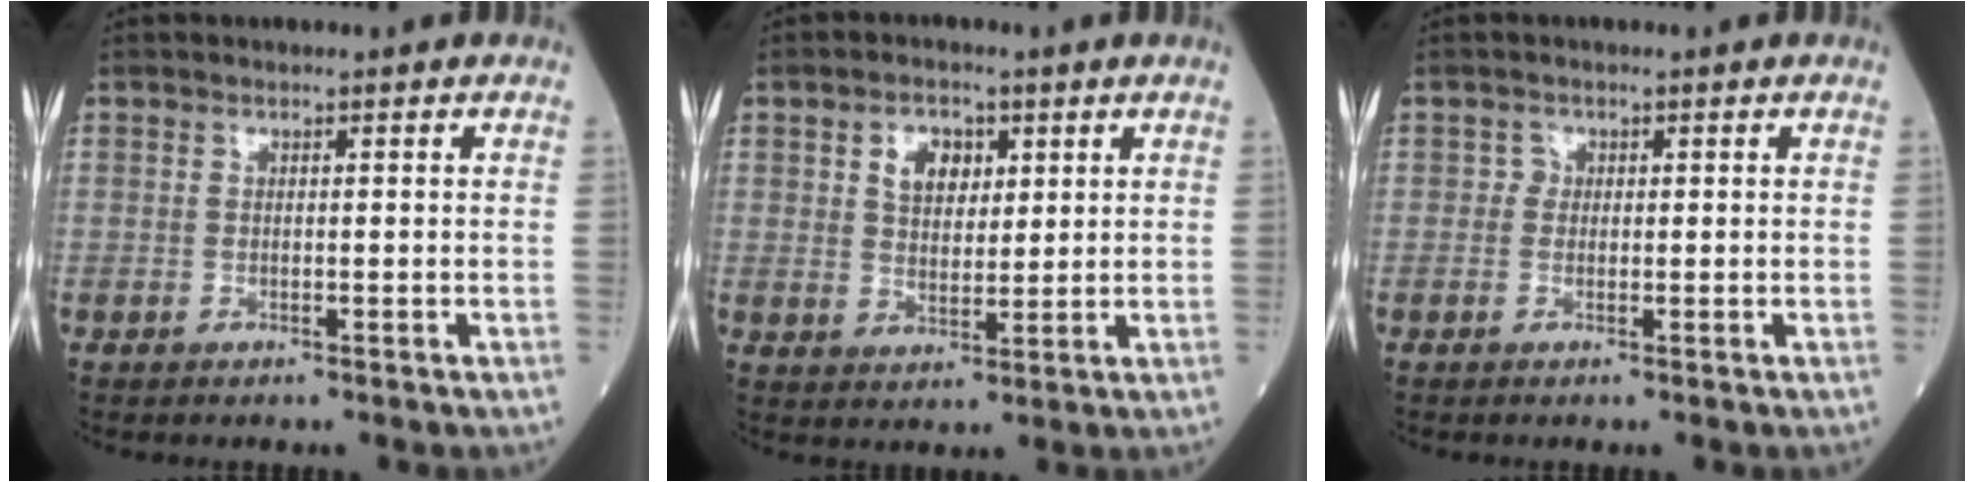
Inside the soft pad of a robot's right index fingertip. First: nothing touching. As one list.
[{"total": 5.2, "force": [2.3, 3.3, 3.3], "torque": [-0.059, 0.009, 0.044]}, {"total": 0.8, "force": [0.2, 0.8, 0.1], "torque": [0.003, 0.004, 0.004]}]